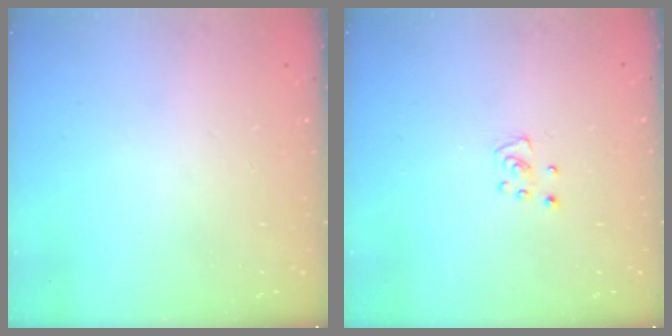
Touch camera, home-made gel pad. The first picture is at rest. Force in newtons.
{"total": 3.6, "press": 3.6, "slide": 0.3}